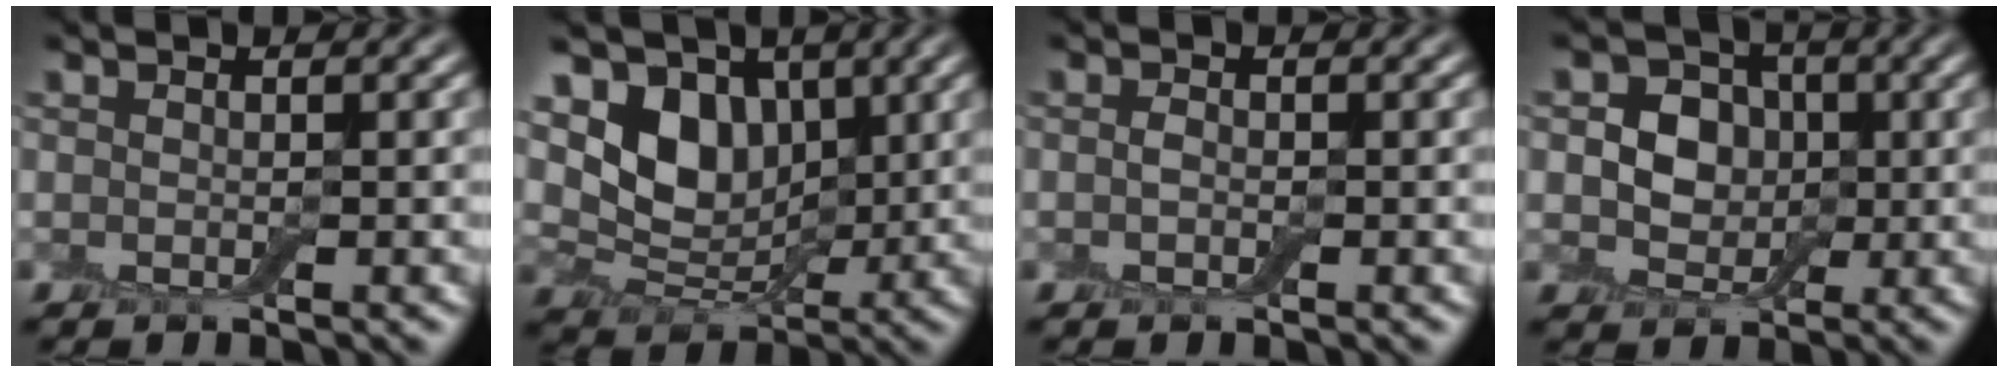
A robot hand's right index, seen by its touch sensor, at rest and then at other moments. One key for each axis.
{"total": 6.0, "fx": 1.8, "fy": 4.5, "fz": 3.5, "tx": -0.068, "ty": -0.009, "tz": 0.024}
{"total": 0.8, "fx": -0.1, "fy": 0.5, "fz": 0.6, "tx": -0.016, "ty": 0.000, "tz": -0.004}
{"total": 5.0, "fx": 0.4, "fy": 4.2, "fz": 2.6, "tx": -0.039, "ty": 0.009, "tz": -0.013}